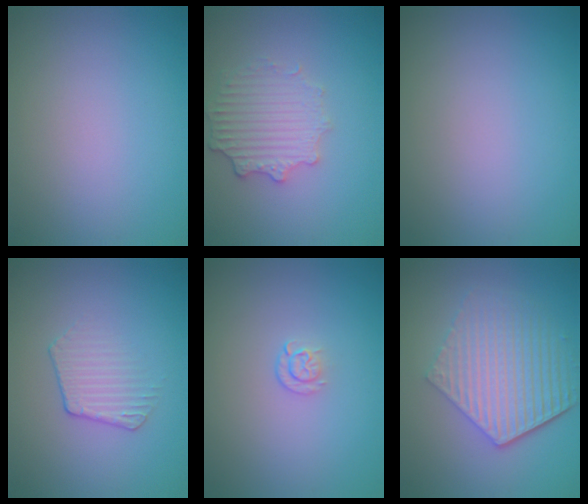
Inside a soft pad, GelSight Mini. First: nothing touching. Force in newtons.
{"total": 3.5, "press": 2.9, "slide": 1.9}
{"total": 0.0}
{"total": 1.8, "press": 1.1, "slide": 1.4}
{"total": 1.1, "press": 0.6, "slide": 0.9}
{"total": 6.0, "press": 4.4, "slide": 4.0}